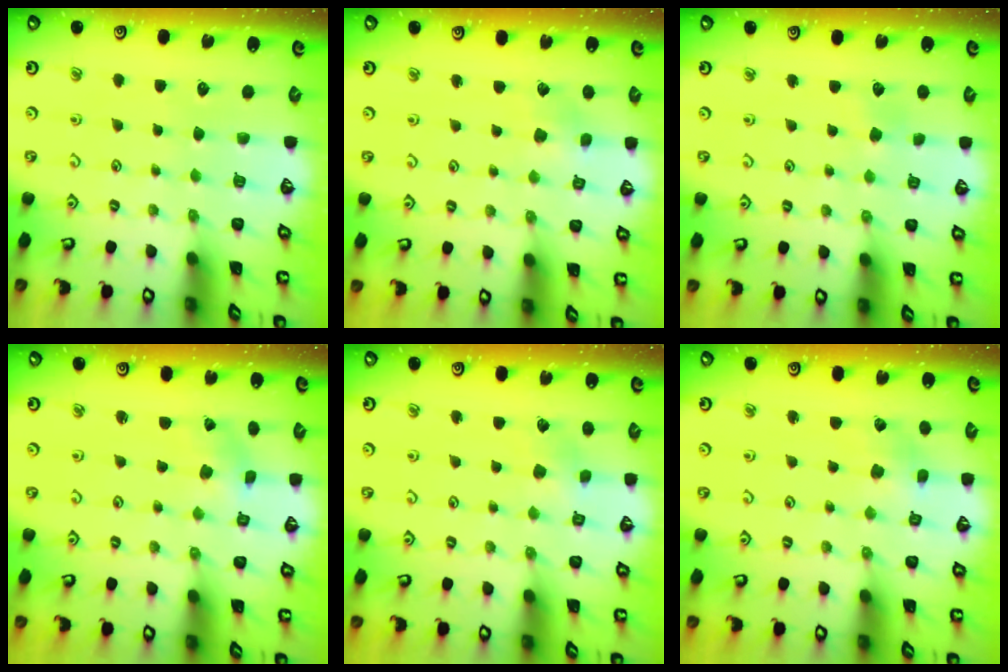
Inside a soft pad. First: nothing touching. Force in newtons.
{"total": 2.6, "press": 2.5, "slide": 0.4}
{"total": 2.8, "press": 2.8, "slide": 0.3}
{"total": 1.1, "press": 1.0, "slide": 0.1}
{"total": 3.2, "press": 3.1, "slide": 0.4}
{"total": 2.6, "press": 2.6, "slide": 0.4}